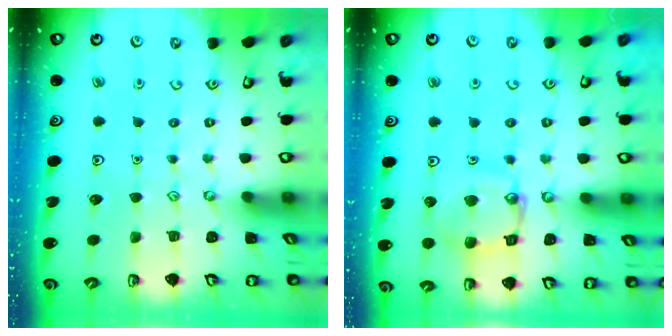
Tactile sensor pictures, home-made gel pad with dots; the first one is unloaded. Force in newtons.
{"total": 13.8, "press": 13.7, "slide": 1.5}